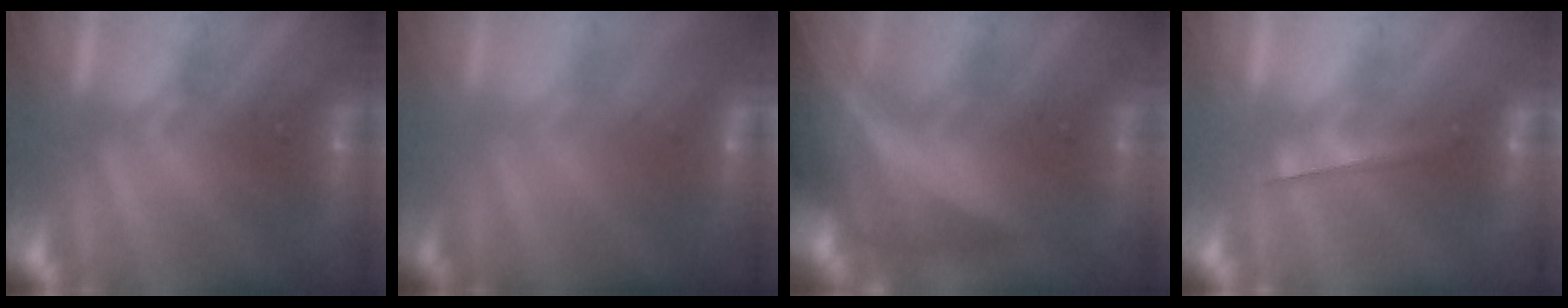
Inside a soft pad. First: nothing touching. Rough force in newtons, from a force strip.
{"total": 2.9}
{"total": 9.1}
{"total": 4.7}